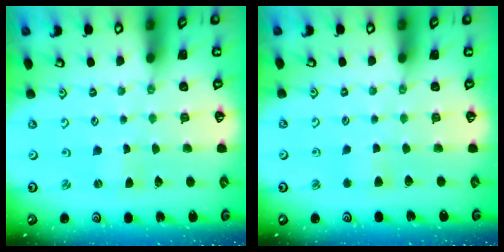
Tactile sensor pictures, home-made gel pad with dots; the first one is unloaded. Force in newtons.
{"total": 2.7, "press": 2.7, "slide": 0.4}